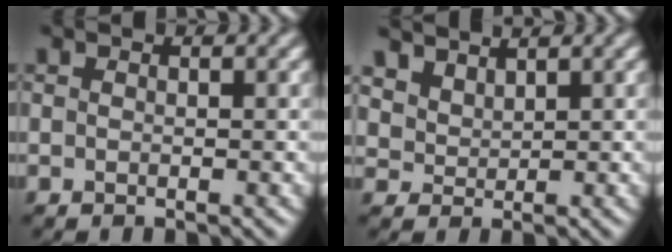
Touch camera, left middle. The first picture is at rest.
{"total": 3.9, "force": [3.3, 1.6, 1.0], "torque": [-0.042, -0.004, 0.082]}